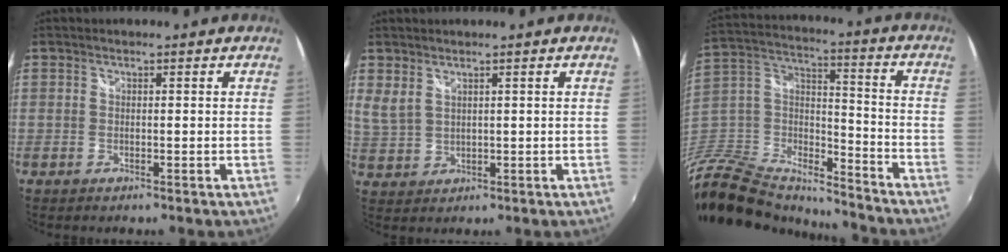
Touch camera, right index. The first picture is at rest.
{"total": 2.9, "force": [2.2, 1.1, 1.5], "torque": [-0.031, 0.000, 0.049]}
{"total": 22.6, "force": [-18.4, 9.7, 8.8], "torque": [-0.216, 0.024, -0.324]}